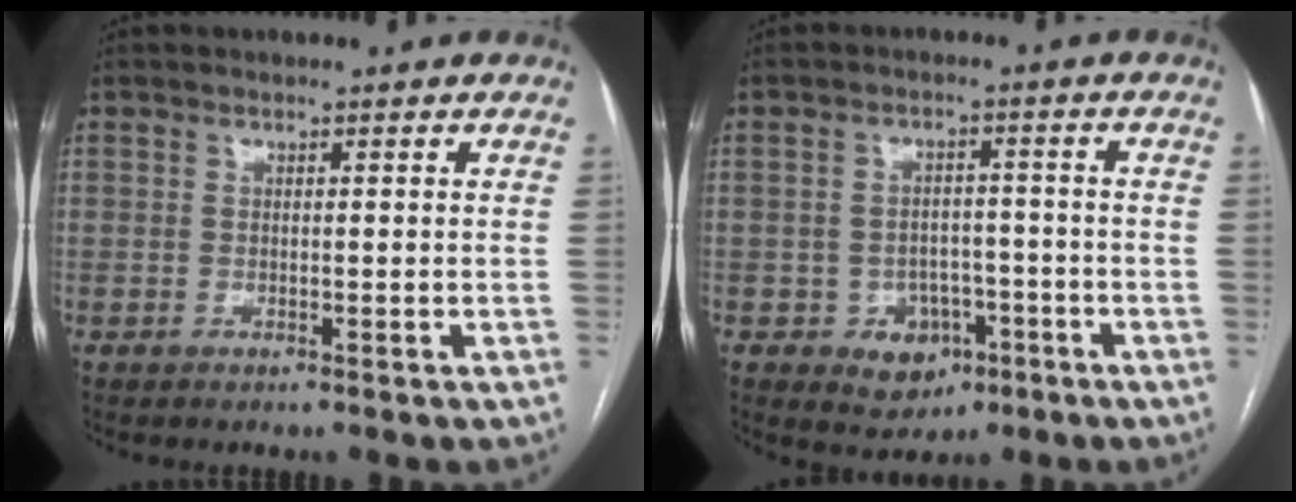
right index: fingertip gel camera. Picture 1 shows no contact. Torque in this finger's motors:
{"motor_torque": [0.45, -0.12, 0.21, 0.03]}